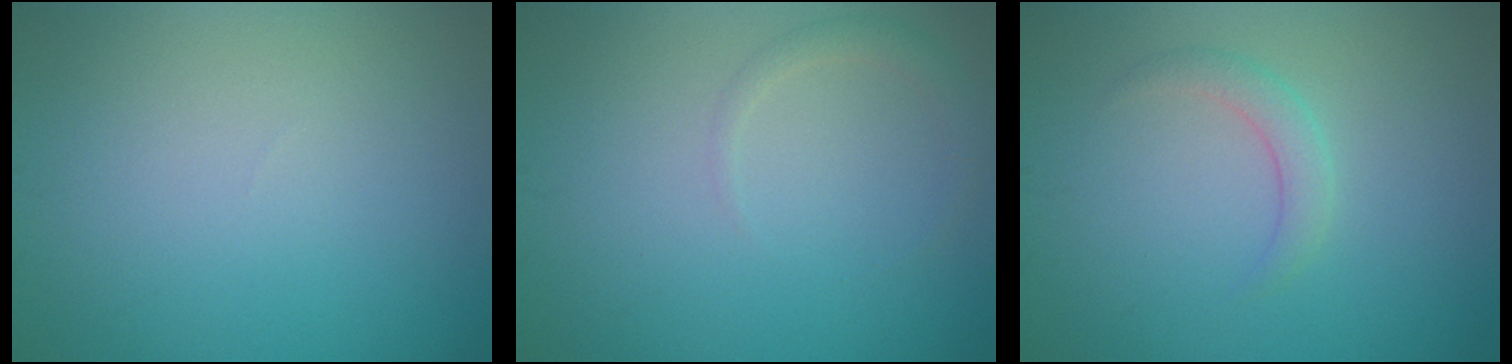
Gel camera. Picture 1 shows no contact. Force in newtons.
{"total": 1.3, "press": 1.3, "slide": 0.1}
{"total": 1.7, "press": 1.7, "slide": 0.0}